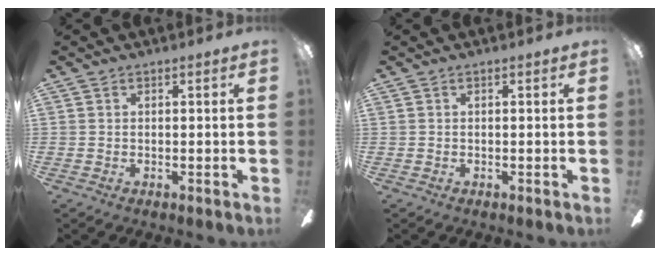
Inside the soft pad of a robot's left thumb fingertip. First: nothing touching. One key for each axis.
{"total": 0.0}